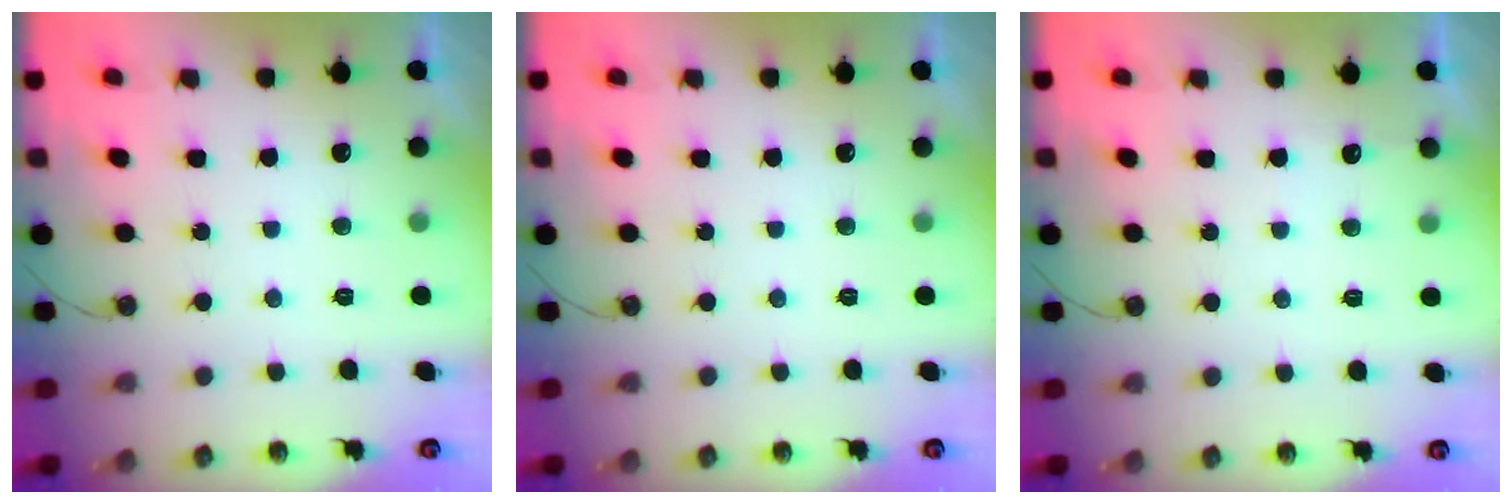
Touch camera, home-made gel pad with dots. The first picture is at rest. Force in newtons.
{"total": 0.0}
{"total": 3.6, "press": 3.6, "slide": 0.5}